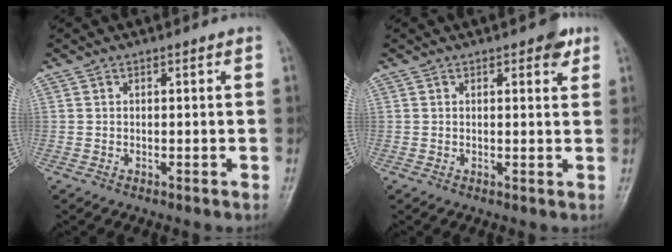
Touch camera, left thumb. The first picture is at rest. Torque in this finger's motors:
{"motor_torque": [2.49, 1.12, 0.41, -0.08, 0.00]}